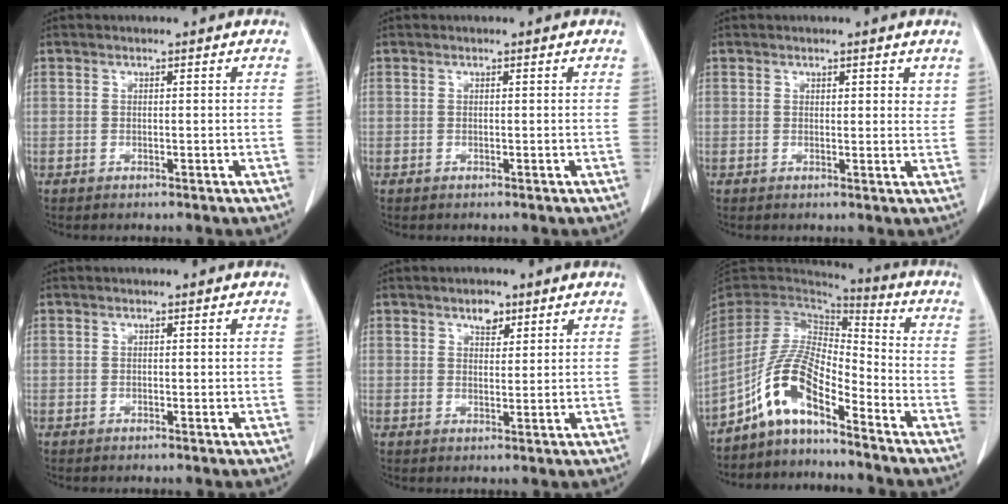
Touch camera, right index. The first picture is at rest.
{"total": 0.0}
{"total": 2.3, "force": [1.5, 1.0, 1.4], "torque": [-0.011, -0.007, 0.018]}
{"total": 0.0}
{"total": 2.6, "force": [1.7, 1.4, 1.4], "torque": [-0.023, 0.000, 0.029]}
{"total": 10.3, "force": [-6.5, 2.7, 7.5], "torque": [-0.167, 0.019, -0.128]}